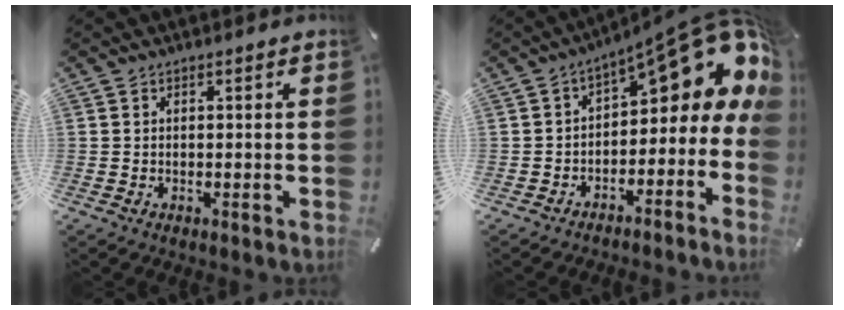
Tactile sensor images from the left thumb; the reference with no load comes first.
{"total": 14.7, "force": [7.5, 6.7, 10.7], "torque": [-0.124, -0.063, 0.122]}